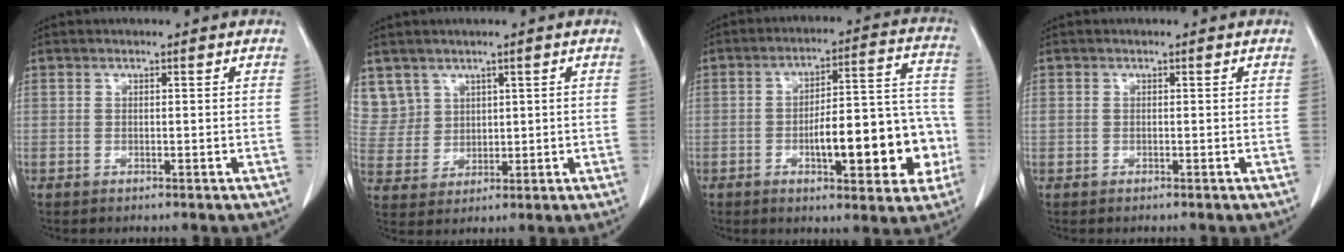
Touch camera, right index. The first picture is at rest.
{"total": 7.7, "force": [4.6, 6.2, 0.0], "torque": [-0.004, 0.015, 0.107]}
{"total": 16.0, "force": [-4.2, 4.9, 14.7], "torque": [-0.192, 0.039, -0.051]}
{"total": 0.7, "force": [0.1, 0.6, 0.2], "torque": [-0.001, 0.011, 0.005]}